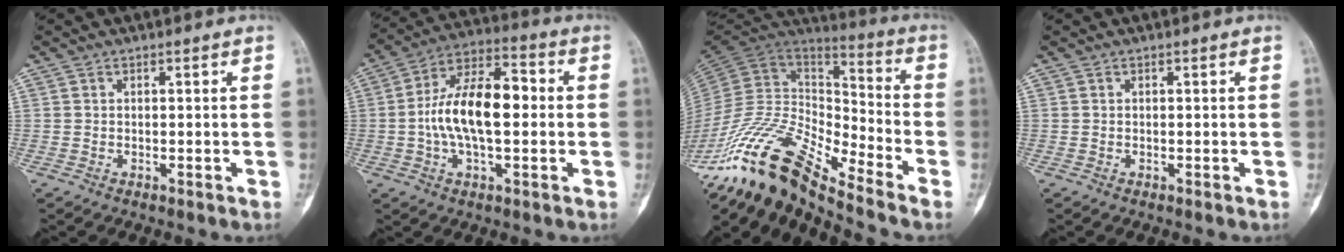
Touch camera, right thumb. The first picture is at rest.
{"total": 15.5, "force": [-0.3, 7.5, 13.6], "torque": [-0.236, 0.033, -0.014]}
{"total": 19.3, "force": [-14.6, 4.3, 11.9], "torque": [-0.225, 0.085, -0.278]}
{"total": 0.0}